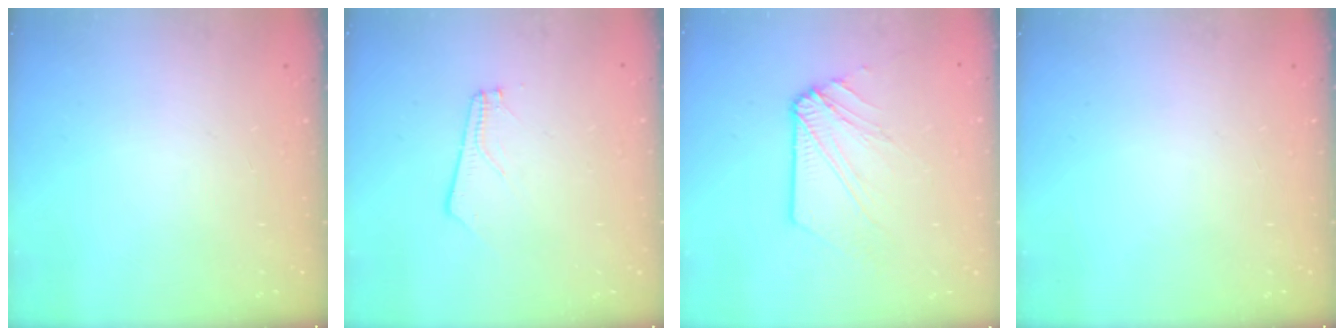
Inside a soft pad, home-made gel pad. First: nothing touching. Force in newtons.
{"total": 2.4, "press": 2.4, "slide": 0.4}
{"total": 8.1, "press": 8.0, "slide": 1.2}
{"total": 0.0}